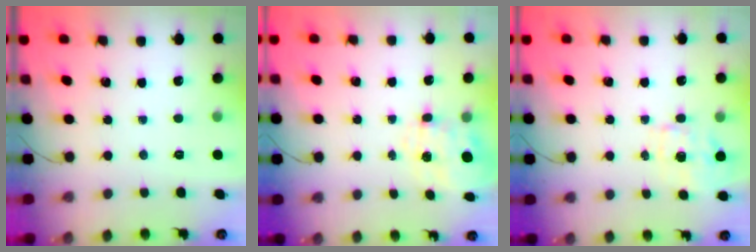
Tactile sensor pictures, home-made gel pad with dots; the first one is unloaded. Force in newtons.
{"total": 7.9, "press": 7.8, "slide": 0.9}
{"total": 5.8, "press": 5.7, "slide": 1.0}